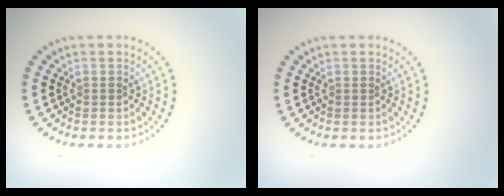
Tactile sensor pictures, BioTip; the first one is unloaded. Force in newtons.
{"total": 0.0}